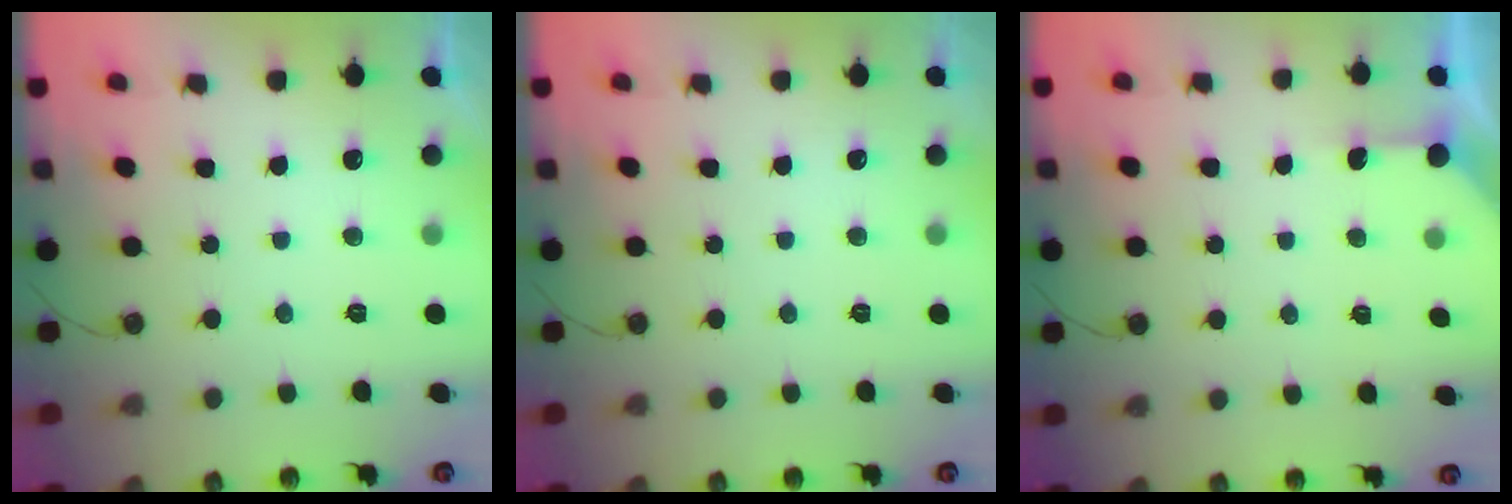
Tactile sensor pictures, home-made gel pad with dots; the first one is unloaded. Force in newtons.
{"total": 0.0}
{"total": 2.4, "press": 2.4, "slide": 0.3}